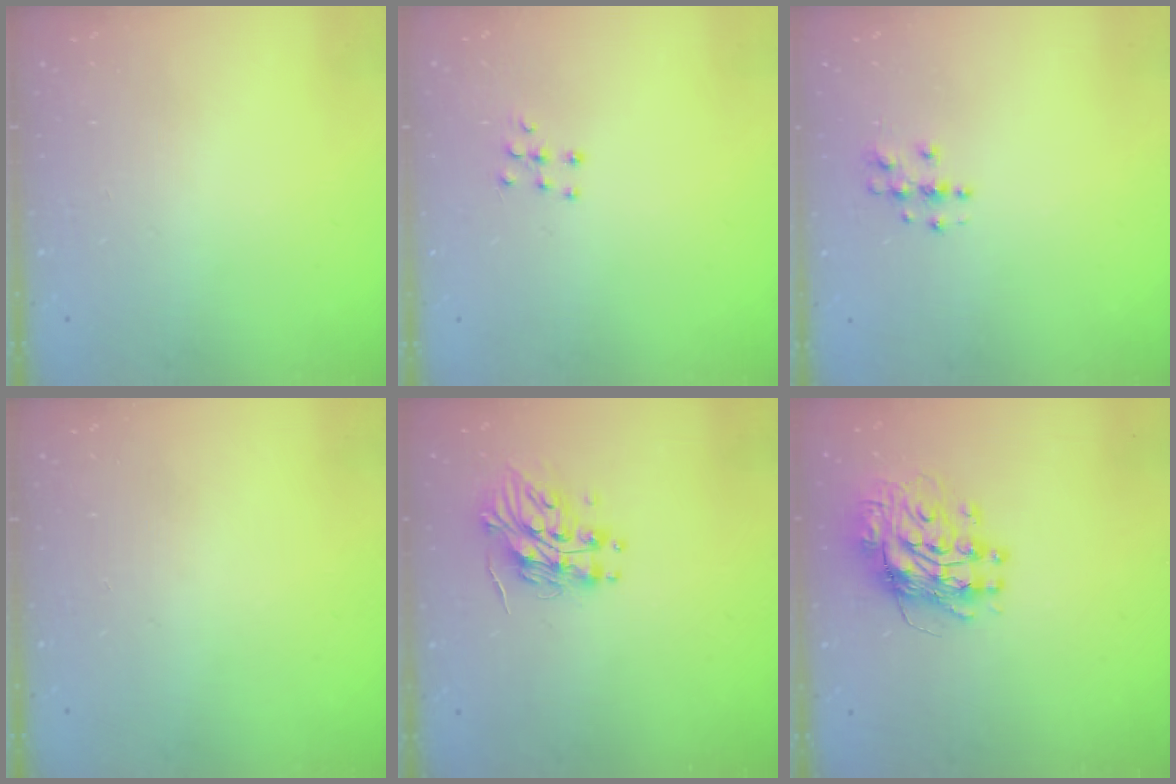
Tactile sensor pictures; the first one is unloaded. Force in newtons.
{"total": 5.3, "press": 5.2, "slide": 0.4}
{"total": 3.8, "press": 3.8, "slide": 0.3}
{"total": 0.0}
{"total": 12.2, "press": 12.1, "slide": 1.2}
{"total": 11.6, "press": 11.6, "slide": 1.2}